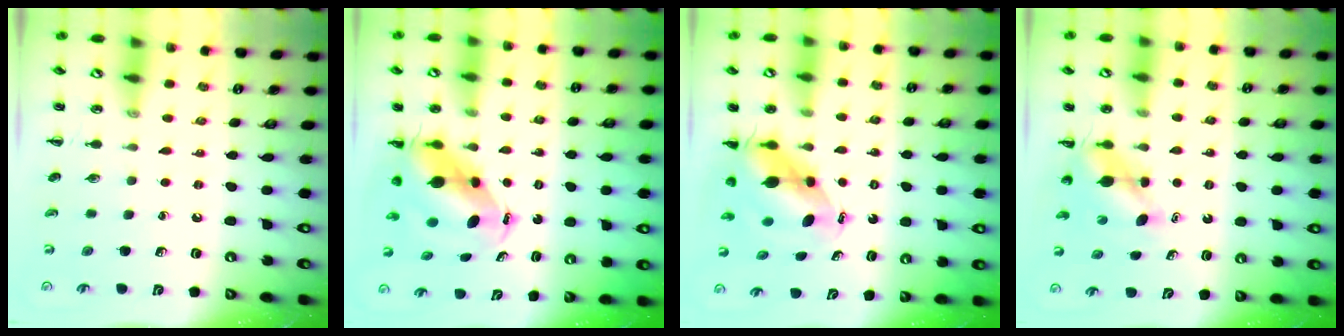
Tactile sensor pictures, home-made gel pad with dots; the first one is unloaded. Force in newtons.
{"total": 8.0, "press": 7.7, "slide": 2.1}
{"total": 7.1, "press": 7.0, "slide": 1.5}
{"total": 5.1, "press": 5.1, "slide": 0.6}